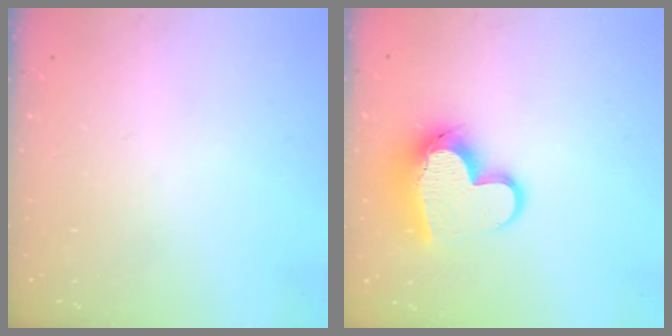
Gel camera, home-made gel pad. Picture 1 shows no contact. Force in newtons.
{"total": 14.9, "press": 14.8, "slide": 1.4}